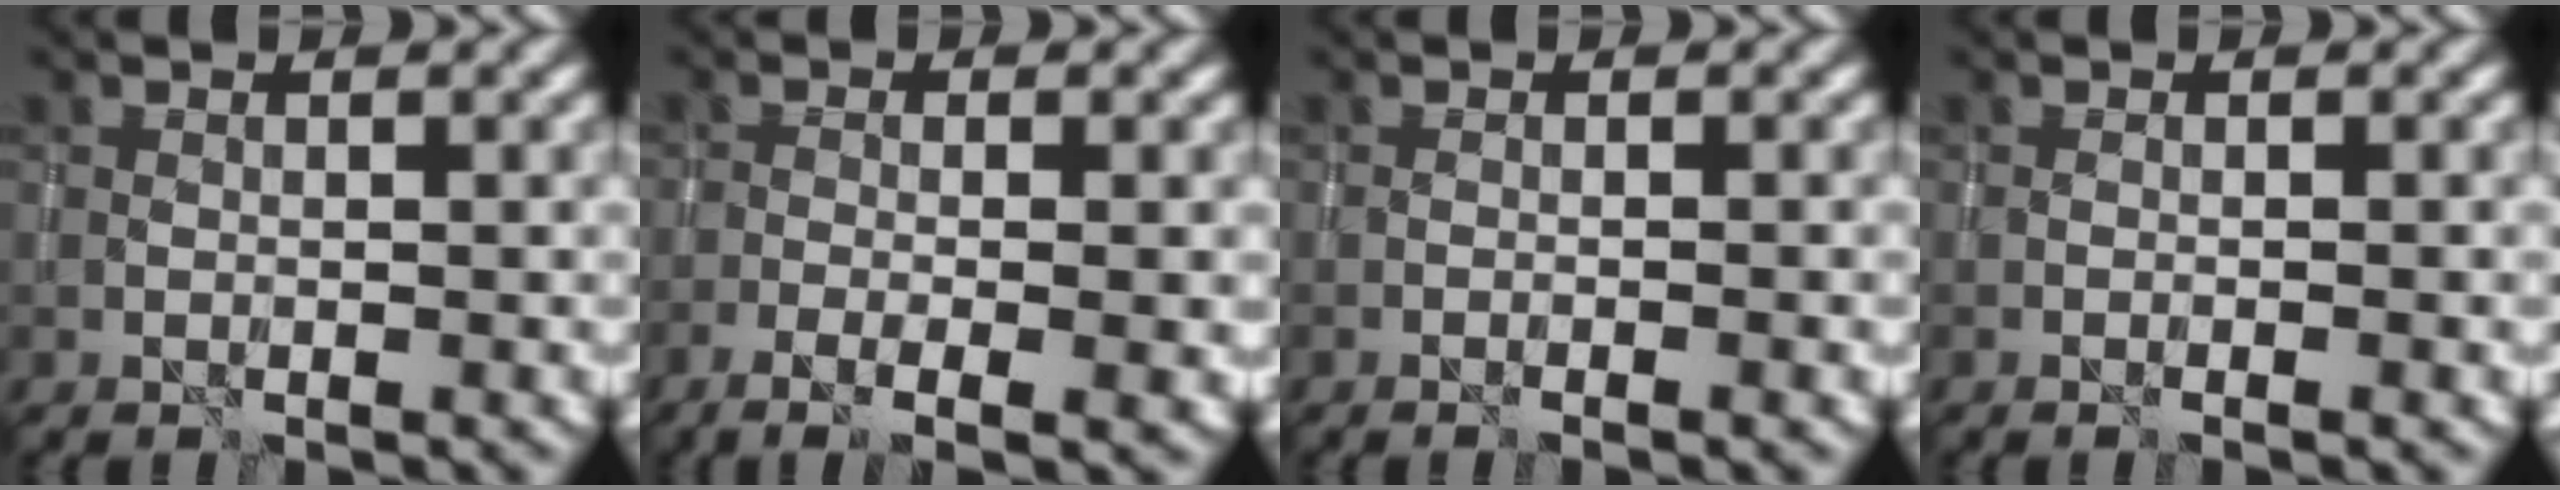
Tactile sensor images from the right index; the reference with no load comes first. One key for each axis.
{"total": 4.9, "fx": -1.9, "fy": 1.4, "fz": 4.3, "tx": -0.070, "ty": -0.006, "tz": -0.038}
{"total": 1.6, "fx": -0.6, "fy": 0.4, "fz": 1.4, "tx": -0.015, "ty": 0.001, "tz": -0.013}
{"total": 1.0, "fx": -0.4, "fy": 0.2, "fz": 0.9, "tx": -0.011, "ty": -0.002, "tz": -0.010}